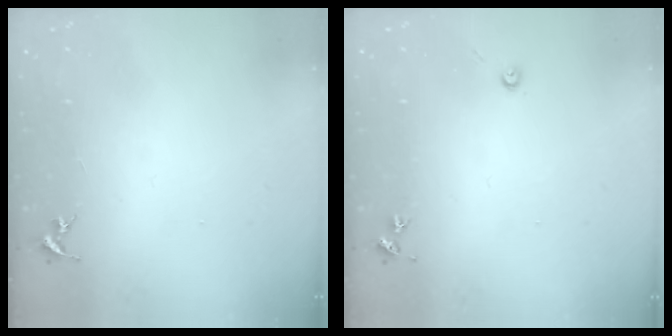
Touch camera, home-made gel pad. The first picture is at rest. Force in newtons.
{"total": 3.2, "press": 3.2, "slide": 0.3}